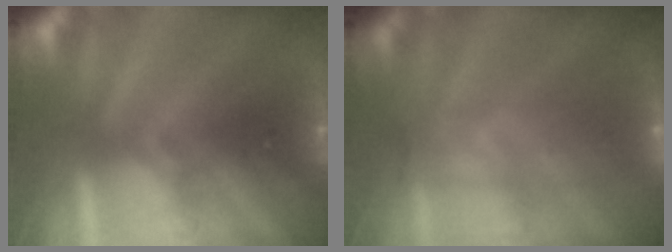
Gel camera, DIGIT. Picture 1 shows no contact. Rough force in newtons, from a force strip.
{"total": 6.6}